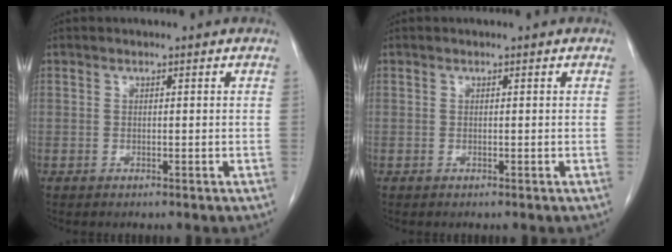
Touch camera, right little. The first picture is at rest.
{"total": 0.0}